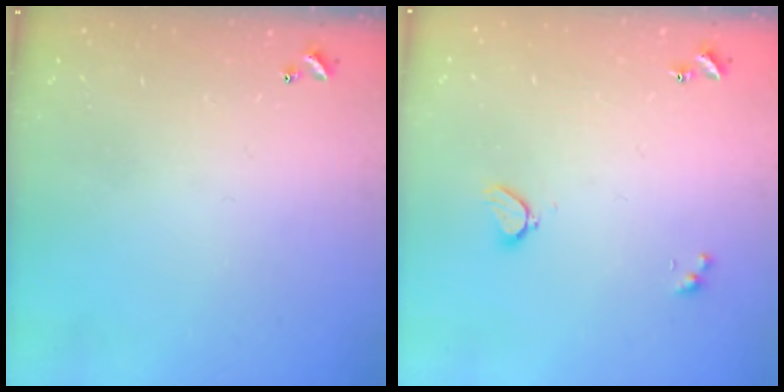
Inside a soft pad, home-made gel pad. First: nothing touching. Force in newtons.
{"total": 2.1, "press": 2.0, "slide": 0.5}